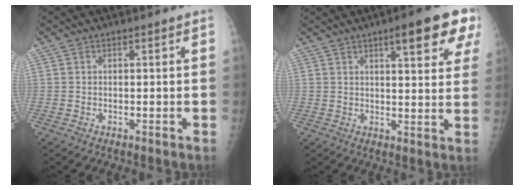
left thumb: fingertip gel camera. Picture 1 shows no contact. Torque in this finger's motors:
{"motor_torque": [1.23, 1.28, 0.88, -0.80, 0.14]}